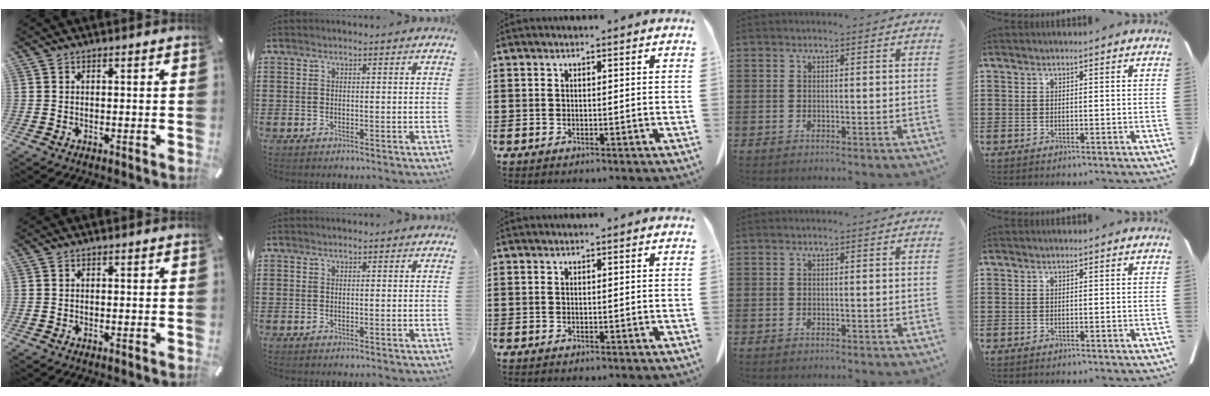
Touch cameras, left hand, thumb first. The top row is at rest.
{}